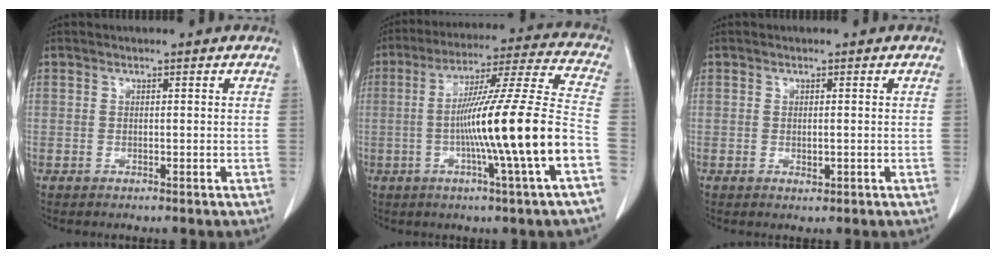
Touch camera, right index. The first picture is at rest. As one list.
[{"total": 19.2, "force": [-4.5, -1.7, 18.5], "torque": [-0.298, -0.001, -0.083]}, {"total": 1.0, "force": [-0.2, 0.4, 0.9], "torque": [-0.016, -0.003, 0.000]}]